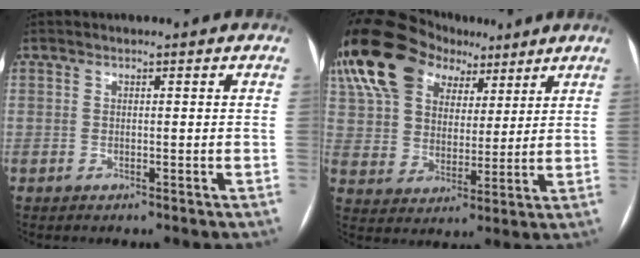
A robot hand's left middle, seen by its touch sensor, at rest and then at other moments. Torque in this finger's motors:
{"motor_torque": [0.55, -0.16, 1.05, 0.21]}